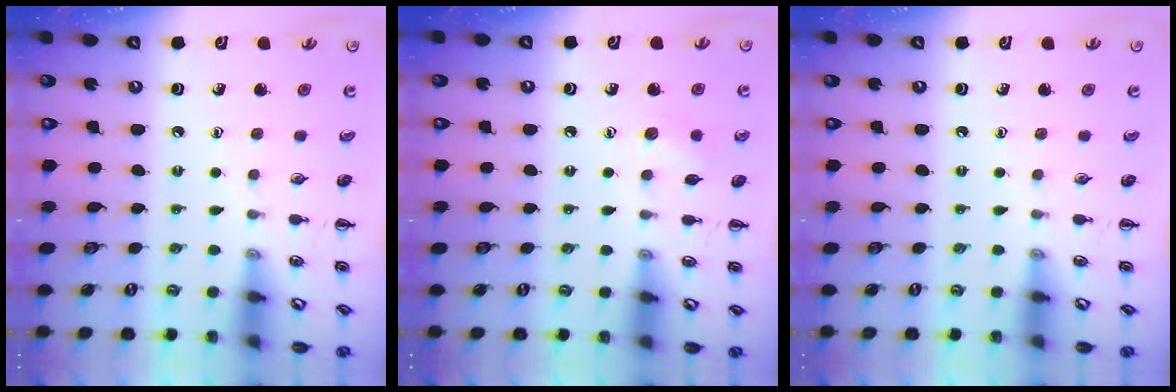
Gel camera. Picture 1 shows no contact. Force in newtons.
{"total": 5.3, "press": 5.2, "slide": 1.3}
{"total": 0.0}